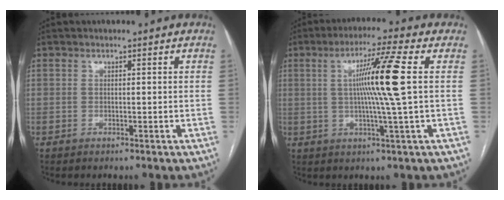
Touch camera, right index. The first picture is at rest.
{"total": 10.1, "force": [1.3, -2.0, 9.9], "torque": [-0.172, 0.001, 0.024]}